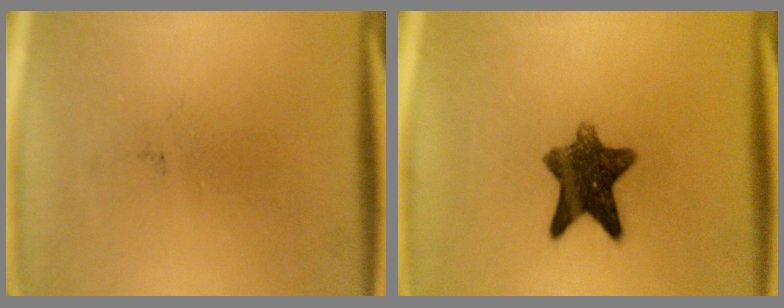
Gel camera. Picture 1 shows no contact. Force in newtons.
{"total": 9.5}